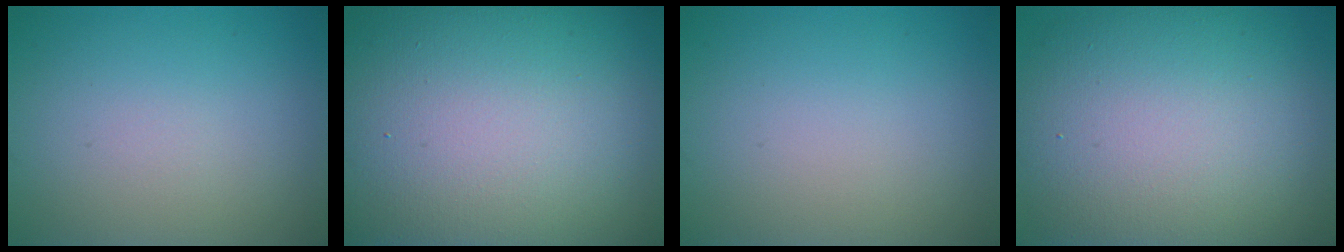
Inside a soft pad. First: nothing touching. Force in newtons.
{"total": 27.9, "press": 27.8, "slide": 1.4}
{"total": 0.0}
{"total": 14.8, "press": 14.8, "slide": 0.7}